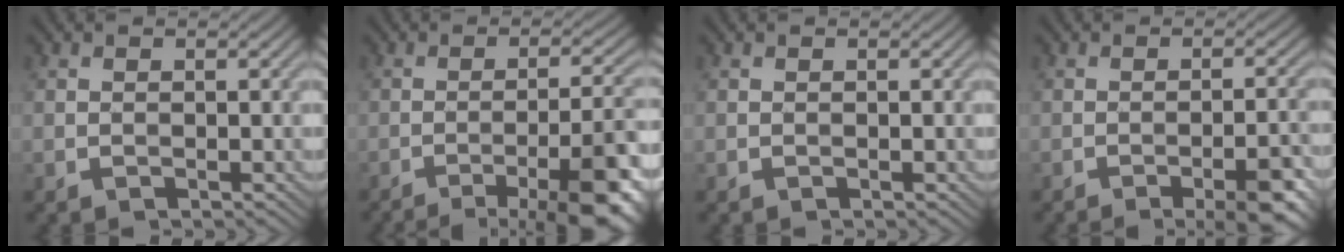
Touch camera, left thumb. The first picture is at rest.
{"total": 12.1, "force": [-6.5, 2.6, 9.9], "torque": [-0.116, 0.014, -0.092]}
{"total": 0.0}
{"total": 5.4, "force": [-3.4, 0.7, 4.1], "torque": [-0.056, 0.007, -0.044]}